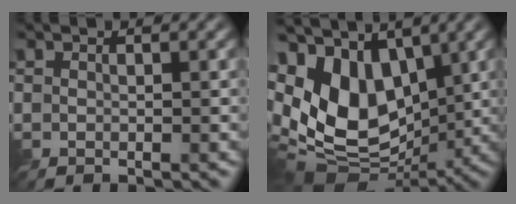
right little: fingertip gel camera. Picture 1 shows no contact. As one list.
[{"total": 13.8, "force": [1.0, 9.5, 10.0], "torque": [-0.237, -0.007, 0.013]}]